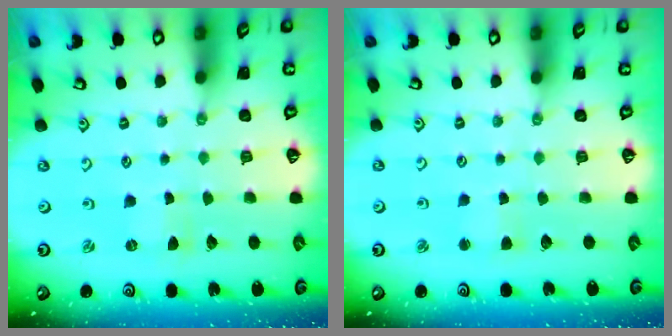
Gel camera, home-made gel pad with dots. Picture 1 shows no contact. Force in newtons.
{"total": 3.3, "press": 3.3, "slide": 0.3}